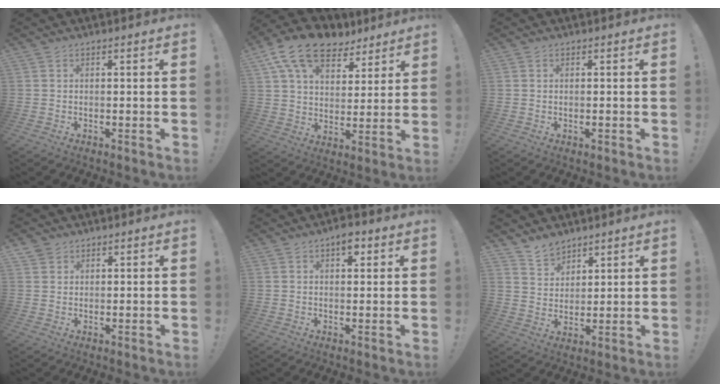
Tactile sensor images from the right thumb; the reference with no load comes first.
{"total": 15.4, "force": [9.5, 9.0, 8.2], "torque": [-0.143, -0.053, 0.176]}
{"total": 0.6, "force": [-0.2, 0.2, 0.5], "torque": [-0.005, -0.002, -0.003]}
{"total": 2.1, "force": [1.5, 1.5, 0.1], "torque": [-0.001, -0.007, 0.029]}
{"total": 3.8, "force": [2.0, 1.9, 2.6], "torque": [-0.026, -0.008, 0.029]}
{"total": 7.0, "force": [6.1, 3.4, 0.8], "torque": [-0.014, -0.045, 0.118]}